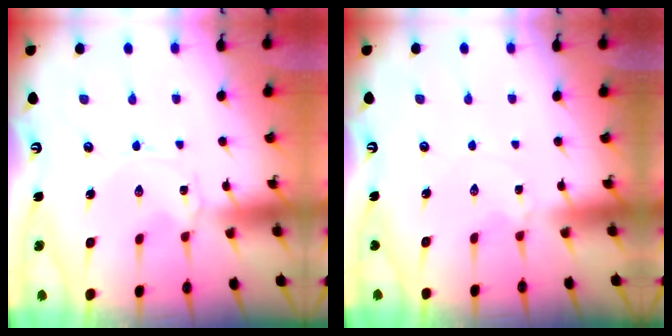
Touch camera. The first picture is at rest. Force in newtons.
{"total": 2.7, "press": 2.6, "slide": 0.5}